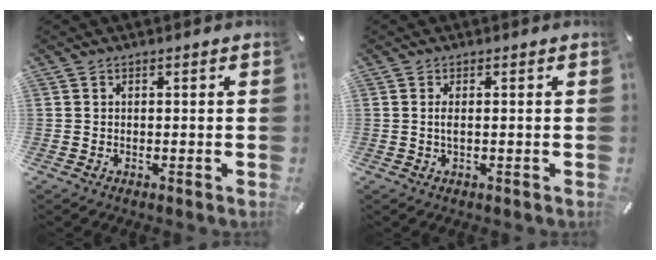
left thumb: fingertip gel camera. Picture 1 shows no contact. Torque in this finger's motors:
{"motor_torque": [0.25, 0.23, 0.28, -0.15, -0.03]}